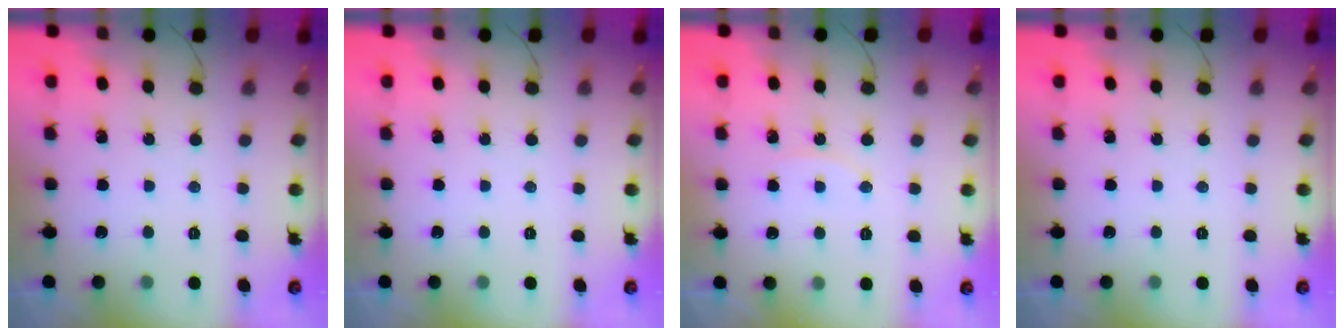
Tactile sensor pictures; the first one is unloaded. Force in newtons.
{"total": 0.0}
{"total": 5.9, "press": 5.9, "slide": 0.2}
{"total": 0.0}